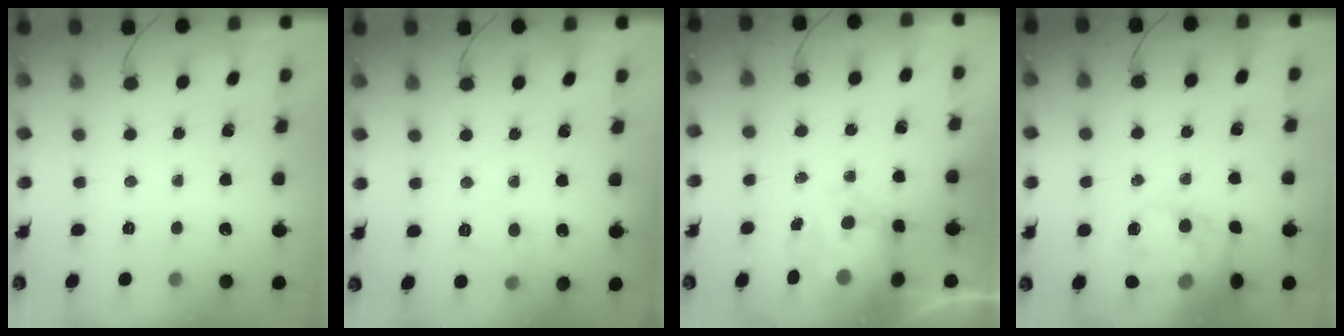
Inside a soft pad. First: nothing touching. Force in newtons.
{"total": 7.6, "press": 7.4, "slide": 1.7}
{"total": 6.4, "press": 6.4, "slide": 0.5}
{"total": 14.9, "press": 14.7, "slide": 2.2}